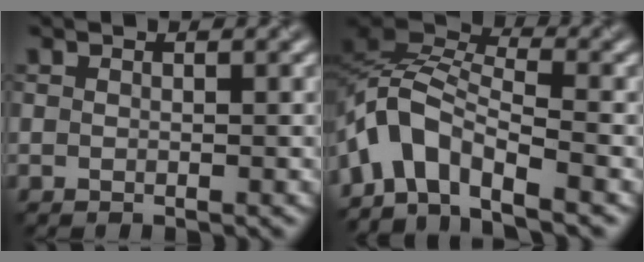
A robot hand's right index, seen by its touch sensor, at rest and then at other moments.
{"total": 6.2, "force": [-4.2, 2.7, 3.6], "torque": [-0.056, 0.007, -0.097]}